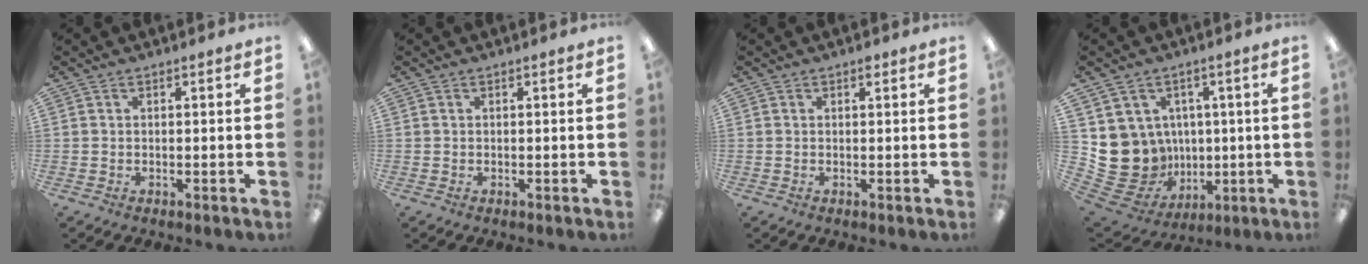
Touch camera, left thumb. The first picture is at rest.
{"total": 0.0}
{"total": 1.0, "force": [0.6, 0.3, 0.7], "torque": [-0.007, -0.002, 0.009]}
{"total": 11.3, "force": [-0.4, 10.9, 2.8], "torque": [-0.087, -0.013, 0.009]}